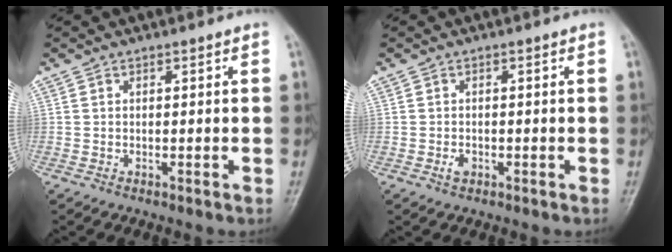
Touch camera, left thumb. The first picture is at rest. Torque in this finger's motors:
{"motor_torque": [-0.12, 0.09, 0.02, 0.02, 0.00]}